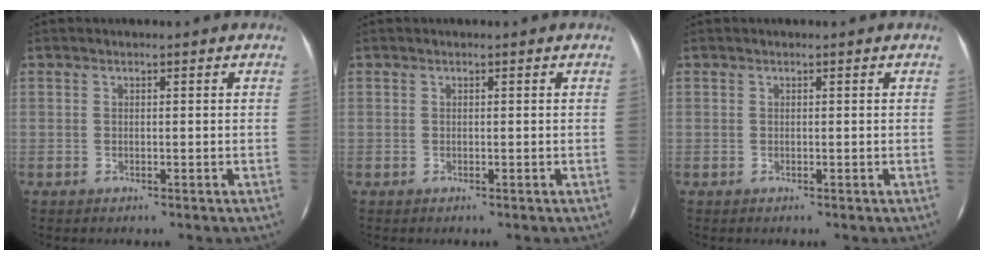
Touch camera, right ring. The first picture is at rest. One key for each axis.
{"total": 0.0}
{"total": 0.0}